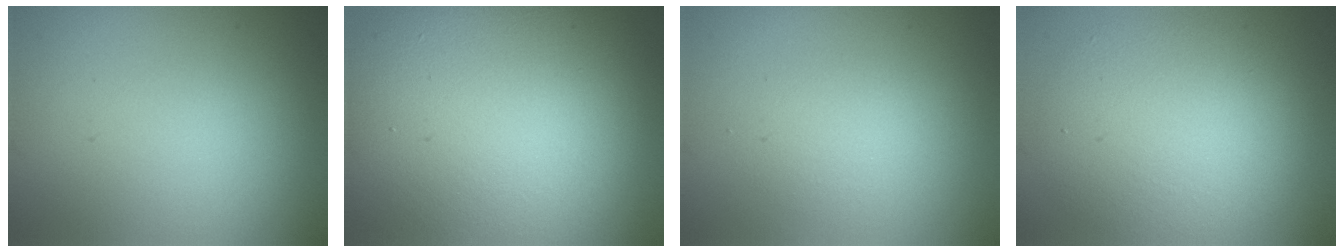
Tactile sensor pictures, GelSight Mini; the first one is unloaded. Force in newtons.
{"total": 17.2, "press": 17.2, "slide": 1.2}
{"total": 1.8, "press": 1.8, "slide": 0.1}
{"total": 6.2, "press": 6.2, "slide": 0.2}